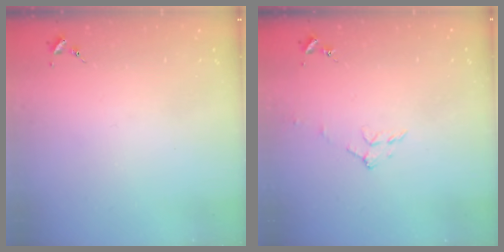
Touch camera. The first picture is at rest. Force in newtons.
{"total": 6.0, "press": 6.0, "slide": 0.7}